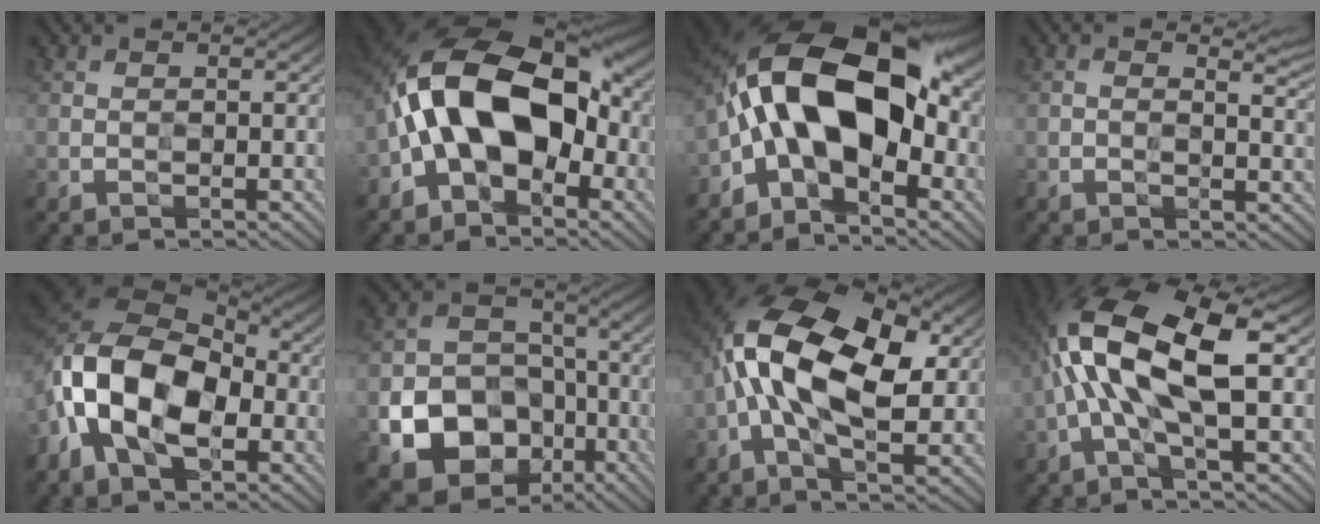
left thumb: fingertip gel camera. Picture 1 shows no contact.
{"total": 13.7, "force": [-2.1, 8.0, 10.9], "torque": [-0.206, 0.025, -0.059]}
{"total": 14.4, "force": [-1.6, 7.6, 12.2], "torque": [-0.214, 0.026, -0.043]}
{"total": 2.7, "force": [1.3, 0.4, 2.3], "torque": [-0.042, 0.004, 0.019]}
{"total": 15.2, "force": [-4.2, 9.4, 11.2], "torque": [-0.237, -0.014, -0.091]}
{"total": 16.0, "force": [-7.0, 12.8, 6.7], "torque": [-0.145, -0.047, -0.133]}
{"total": 15.2, "force": [1.3, 8.0, 12.9], "torque": [-0.268, 0.029, 0.003]}
{"total": 12.6, "force": [0.9, 4.0, 12.0], "torque": [-0.264, 0.028, 0.005]}